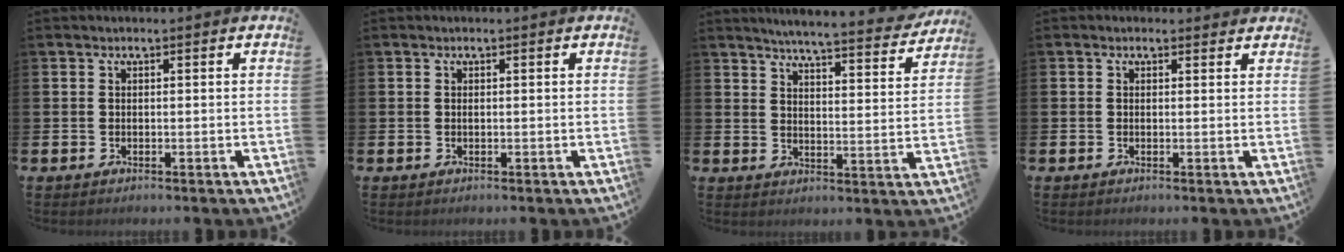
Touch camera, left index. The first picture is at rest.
{"total": 0.0}
{"total": 5.6, "force": [5.4, 0.1, 1.4], "torque": [-0.034, -0.042, 0.089]}
{"total": 0.6, "force": [0.3, 0.4, 0.3], "torque": [-0.005, 0.008, 0.004]}